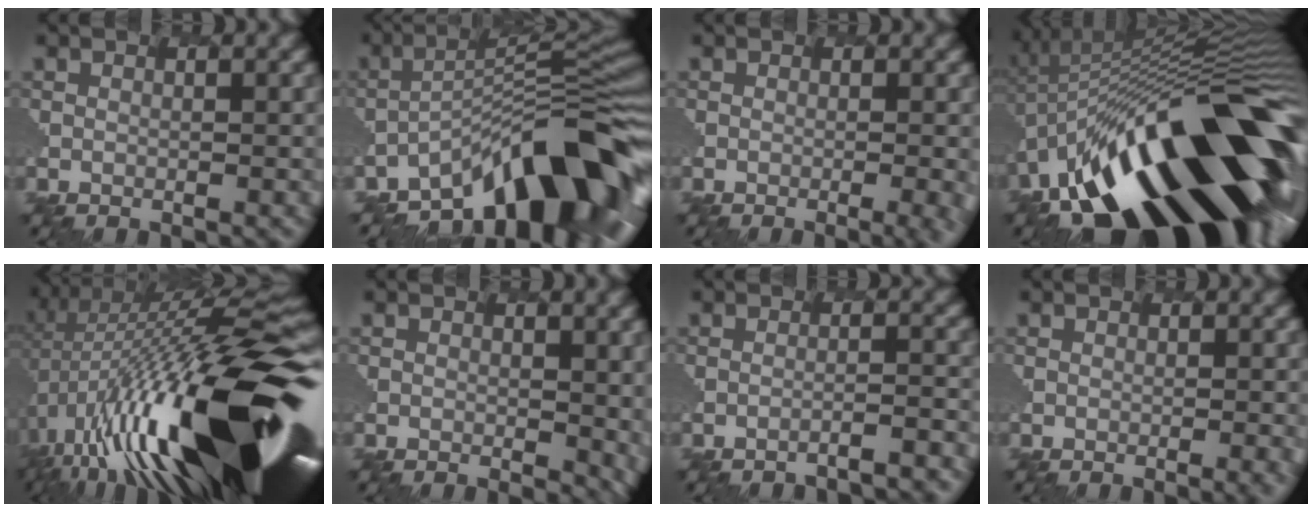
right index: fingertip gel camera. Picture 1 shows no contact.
{"total": 12.1, "force": [-8.1, 3.5, 8.3], "torque": [-0.122, 0.003, -0.141]}
{"total": 4.0, "force": [-1.4, 1.3, 3.5], "torque": [-0.038, -0.001, -0.010]}
{"total": 17.9, "force": [-5.7, 8.6, 14.7], "torque": [-0.236, -0.014, -0.103]}
{"total": 20.1, "force": [-1.8, 7.3, 18.6], "torque": [-0.306, -0.015, -0.035]}
{"total": 3.7, "force": [-0.1, 2.0, 3.0], "torque": [-0.043, -0.015, 0.008]}
{"total": 2.9, "force": [-2.6, 0.1, 1.2], "torque": [-0.024, 0.006, -0.040]}
{"total": 2.3, "force": [-0.7, 0.7, 2.1], "torque": [-0.022, 0.003, -0.004]}